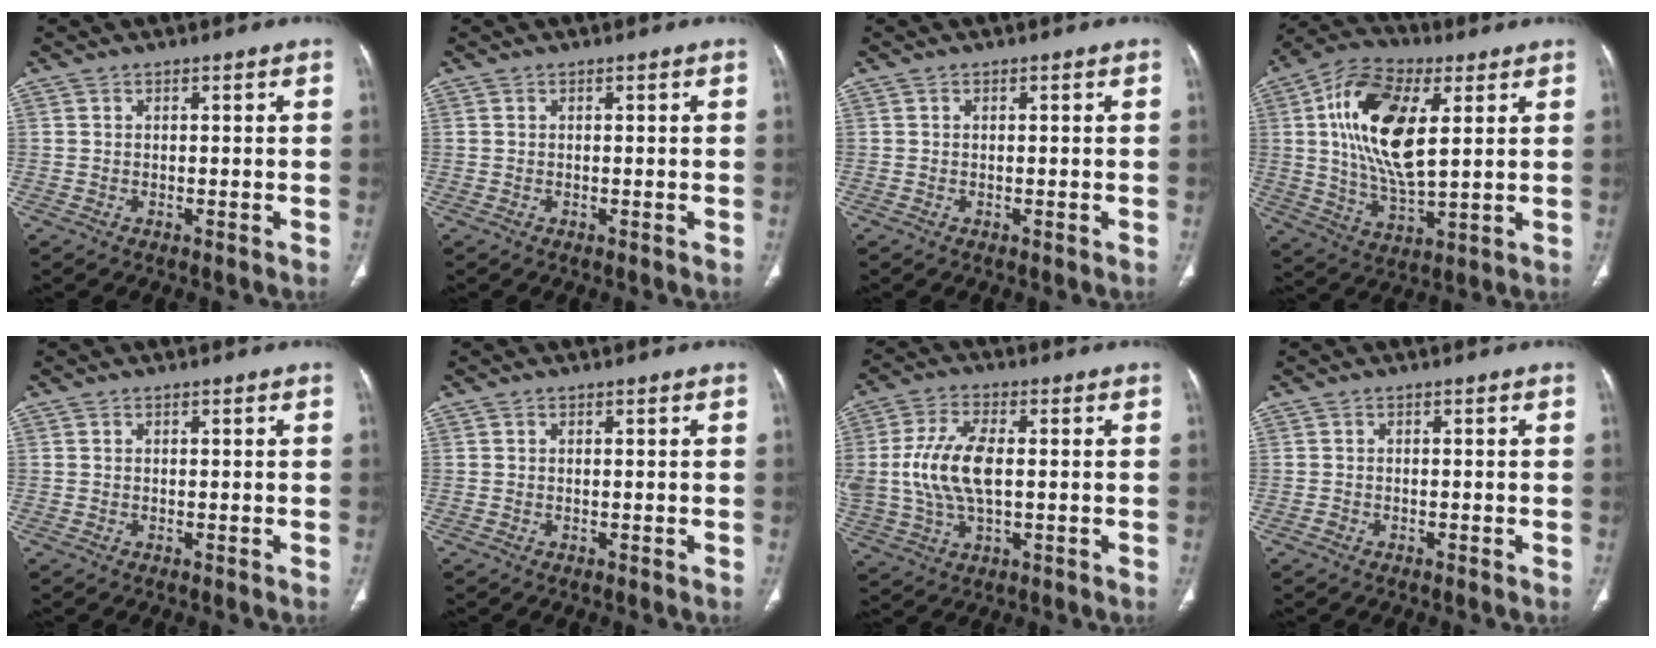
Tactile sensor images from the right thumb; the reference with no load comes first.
{"total": 0.0}
{"total": 0.0}
{"total": 18.4, "force": [4.6, 8.8, 15.6], "torque": [-0.285, -0.008, 0.079]}
{"total": 0.0}
{"total": 0.0}
{"total": 12.7, "force": [0.6, 6.5, 10.9], "torque": [-0.236, 0.007, 0.014]}
{"total": 0.7, "force": [-0.4, 0.5, 0.2], "torque": [-0.007, 0.002, -0.011]}